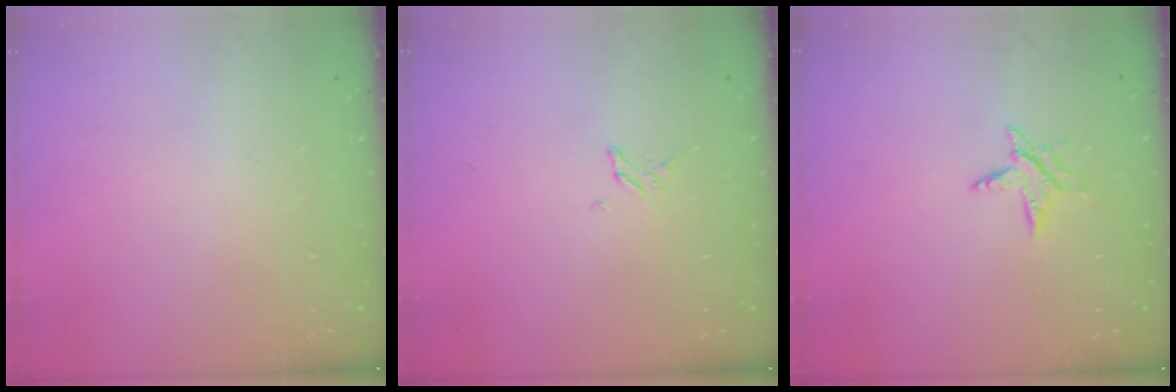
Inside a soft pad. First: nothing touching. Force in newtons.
{"total": 1.2, "press": 1.2, "slide": 0.1}
{"total": 4.6, "press": 4.6, "slide": 0.6}